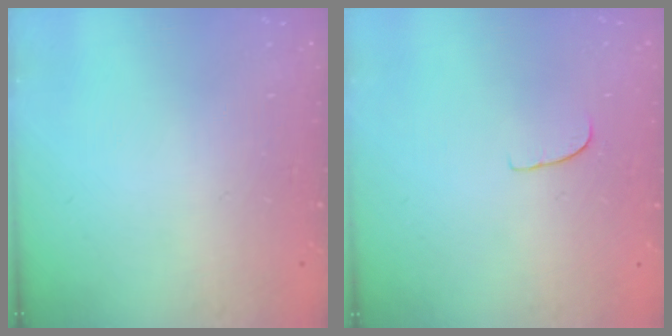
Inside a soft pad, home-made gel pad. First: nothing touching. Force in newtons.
{"total": 5.4, "press": 5.4, "slide": 0.3}